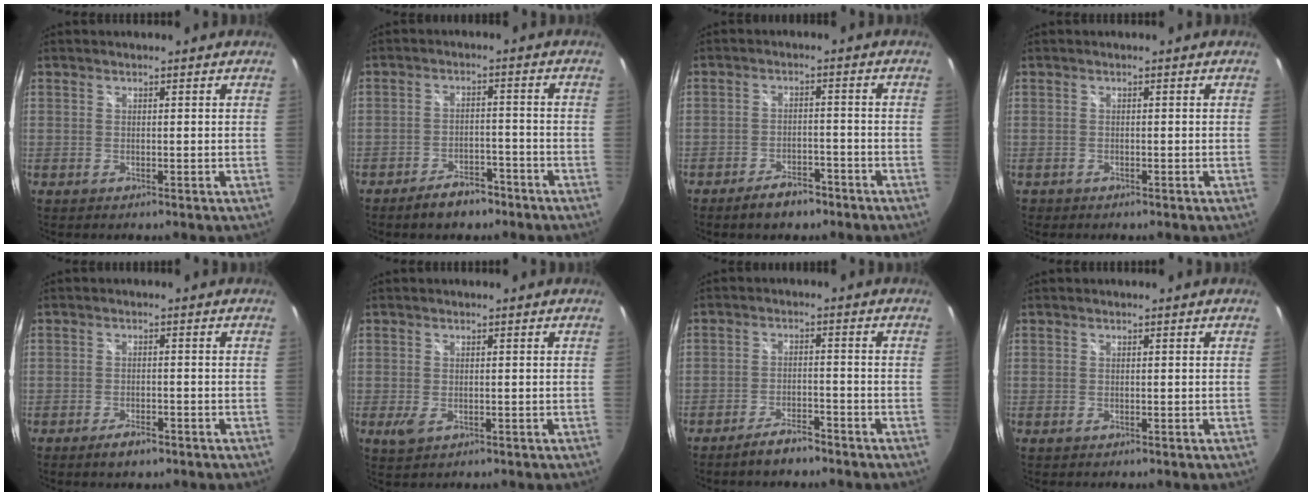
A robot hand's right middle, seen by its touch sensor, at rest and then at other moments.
{"total": 6.6, "force": [-5.1, 3.1, 2.8], "torque": [-0.064, 0.012, -0.068]}
{"total": 5.7, "force": [-4.4, 2.5, 2.6], "torque": [-0.059, 0.007, -0.061]}
{"total": 0.8, "force": [-0.6, 0.6, 0.1], "torque": [-0.006, -0.003, -0.009]}
{"total": 3.4, "force": [-2.4, 1.4, 2.0], "torque": [-0.045, -0.006, -0.041]}
{"total": 2.5, "force": [-0.7, 1.5, 1.9], "torque": [-0.036, -0.008, -0.009]}
{"total": 4.8, "force": [-4.1, 1.3, 2.2], "torque": [-0.058, 0.002, -0.066]}
{"total": 0.0}